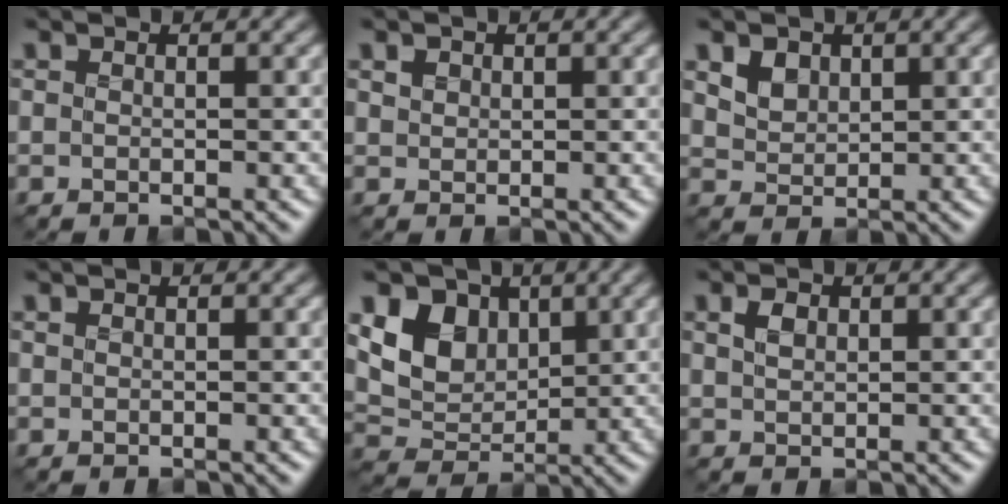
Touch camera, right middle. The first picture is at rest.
{"total": 1.0, "force": [0.5, 0.8, 0.3], "torque": [-0.010, -0.001, 0.011]}
{"total": 2.8, "force": [1.3, 2.0, 1.3], "torque": [-0.037, -0.002, 0.024]}
{"total": 0.0}
{"total": 5.6, "force": [1.8, 4.3, 3.2], "torque": [-0.061, -0.006, 0.025]}
{"total": 1.3, "force": [0.4, 0.9, 0.8], "torque": [-0.020, 0.001, 0.011]}